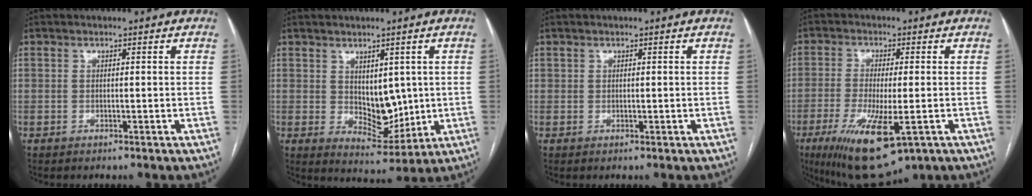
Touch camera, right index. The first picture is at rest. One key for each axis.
{"total": 6.9, "fx": 1.0, "fy": 4.2, "fz": 5.3, "tx": -0.080, "ty": -0.006, "tz": 0.037}
{"total": 0.6, "fx": 0.3, "fy": 0.5, "fz": 0.1, "tx": 0.007, "ty": 0.000, "tz": 0.004}
{"total": 12.8, "fx": -5.6, "fy": 3.1, "fz": 11.1, "tx": -0.197, "ty": -0.034, "tz": -0.083}